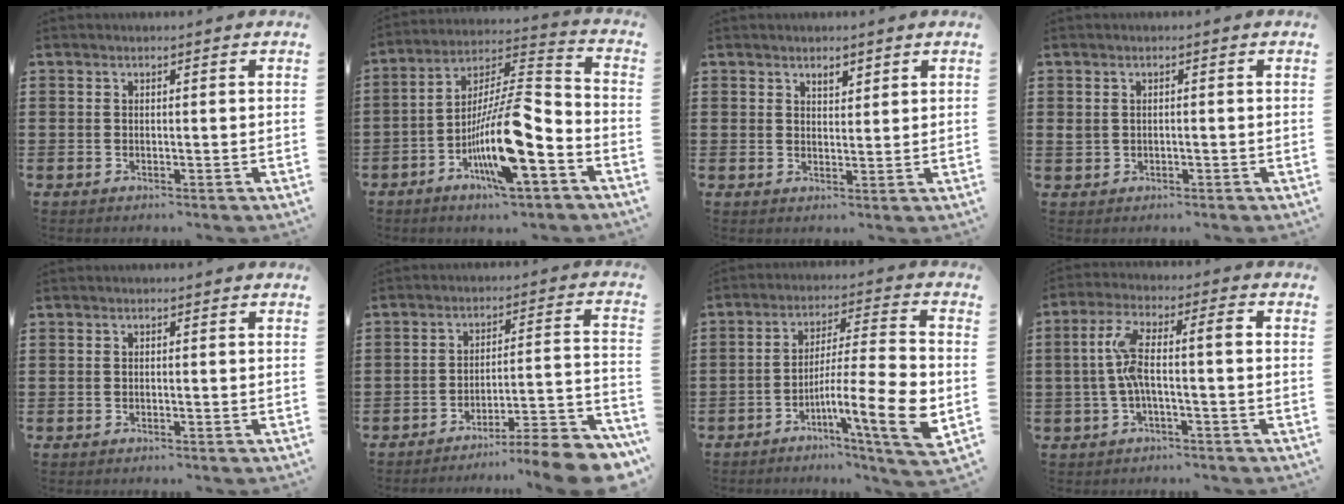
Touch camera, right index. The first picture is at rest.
{"total": 14.5, "force": [-5.9, 3.0, 12.9], "torque": [-0.262, -0.013, -0.113]}
{"total": 1.9, "force": [1.6, 0.8, 0.7], "torque": [-0.009, 0.000, 0.027]}
{"total": 0.9, "force": [0.2, 0.7, 0.6], "torque": [-0.014, 0.005, 0.002]}
{"total": 0.0}
{"total": 7.7, "force": [-6.9, 0.0, 3.5], "torque": [-0.044, -0.002, -0.133]}
{"total": 12.7, "force": [-4.3, 1.6, 11.8], "torque": [-0.198, -0.008, -0.075]}
{"total": 7.4, "force": [-0.5, 1.6, 7.2], "torque": [-0.151, 0.001, -0.019]}